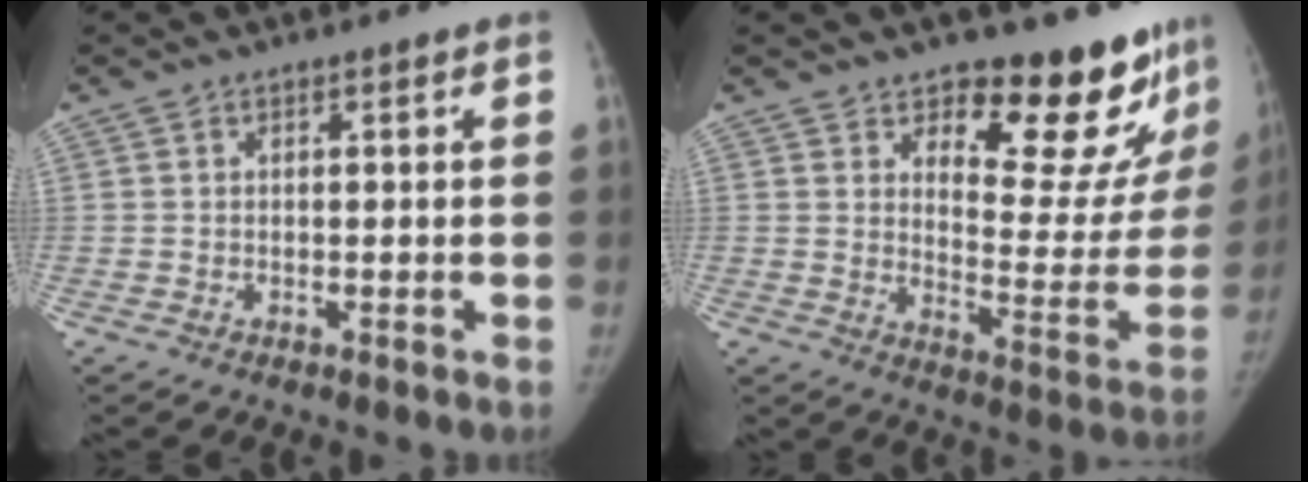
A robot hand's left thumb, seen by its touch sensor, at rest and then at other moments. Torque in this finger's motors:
{"motor_torque": [0.31, 0.37, 0.36, 0.21, 0.05]}